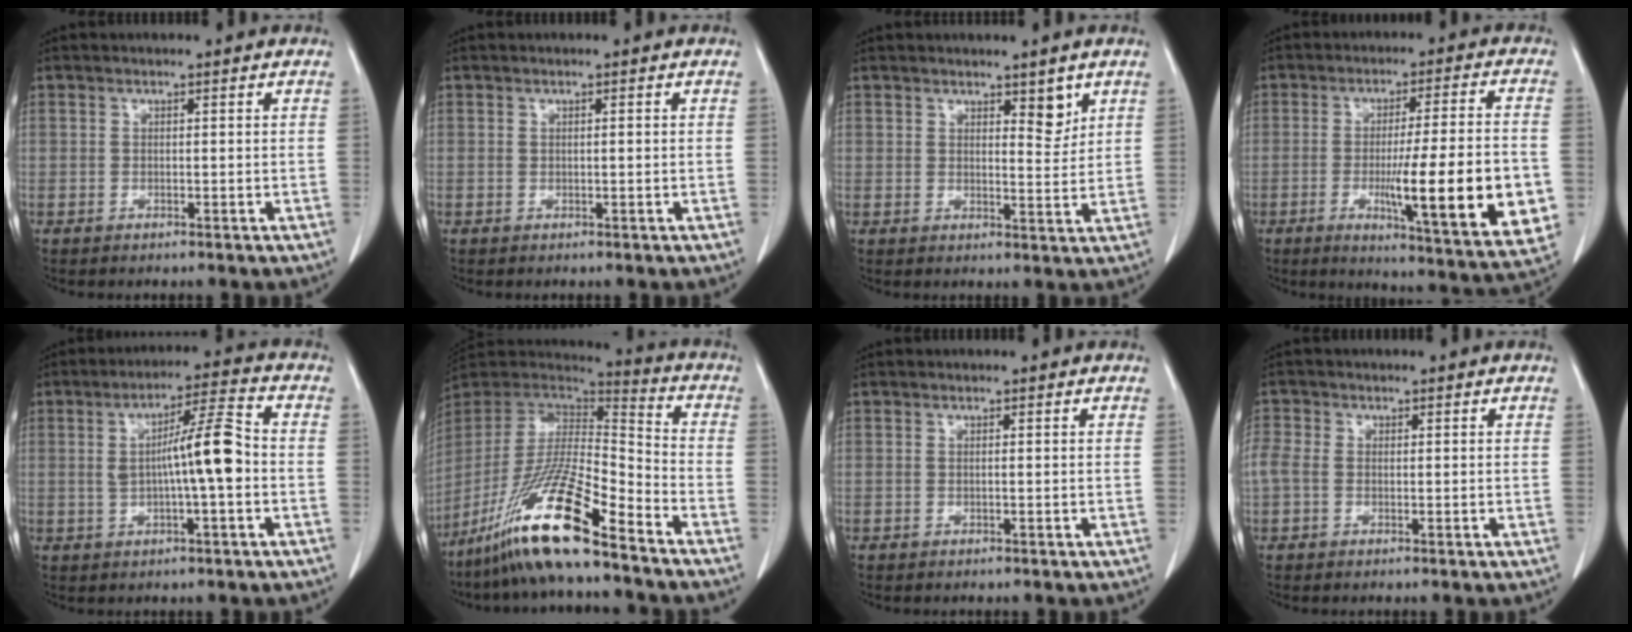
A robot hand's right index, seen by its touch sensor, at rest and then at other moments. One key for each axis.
{"total": 0.5, "fx": 0.1, "fy": 0.1, "fz": 0.5, "tx": -0.009, "ty": 0.000, "tz": 0.001}
{"total": 3.8, "fx": 2.5, "fy": 1.5, "fz": 2.3, "tx": -0.027, "ty": -0.010, "tz": 0.038}
{"total": 19.1, "fx": -4.0, "fy": 1.1, "fz": 18.6, "tx": -0.225, "ty": -0.021, "tz": -0.050}
{"total": 8.8, "fx": -0.4, "fy": 0.6, "fz": 8.7, "tx": -0.143, "ty": 0.016, "tz": -0.011}
{"total": 18.5, "fx": -12.6, "fy": 1.6, "fz": 13.4, "tx": -0.279, "ty": -0.034, "tz": -0.241}
{"total": 0.0}
{"total": 3.4, "fx": -0.2, "fy": 2.6, "fz": 2.1, "tx": -0.072, "ty": 0.019, "tz": -0.002}